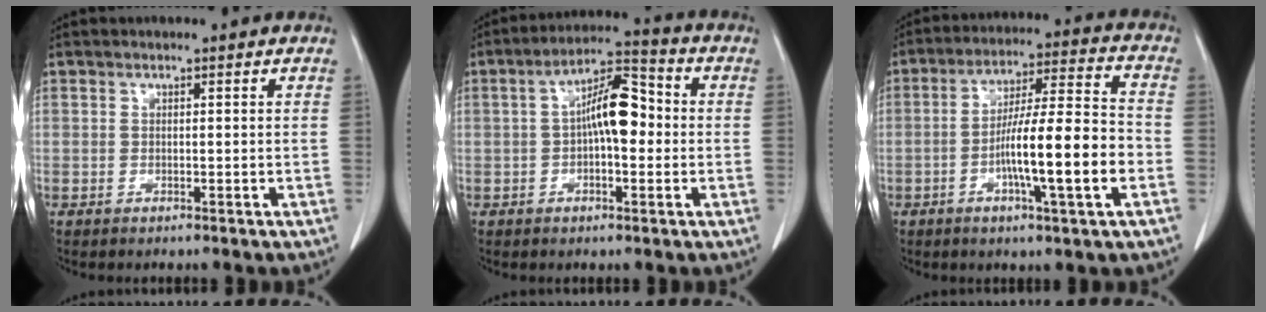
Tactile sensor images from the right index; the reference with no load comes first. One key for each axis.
{"total": 8.8, "fx": 0.1, "fy": 3.0, "fz": 8.3, "tx": -0.150, "ty": 0.029, "tz": -0.004}
{"total": 14.0, "fx": -3.8, "fy": 0.6, "fz": 13.4, "tx": -0.226, "ty": 0.005, "tz": -0.066}